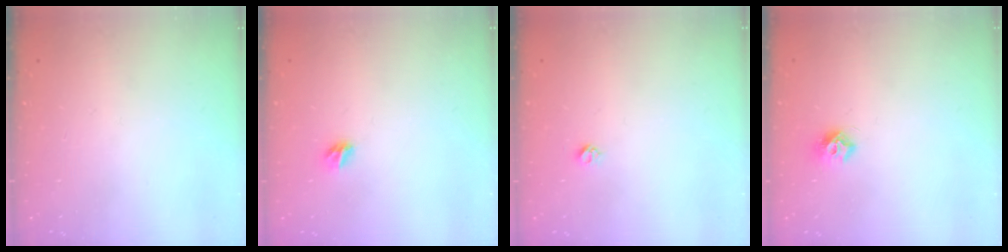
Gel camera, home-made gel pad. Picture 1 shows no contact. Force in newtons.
{"total": 5.4, "press": 5.4, "slide": 0.5}
{"total": 3.3, "press": 3.3, "slide": 0.5}
{"total": 7.7, "press": 7.7, "slide": 0.7}